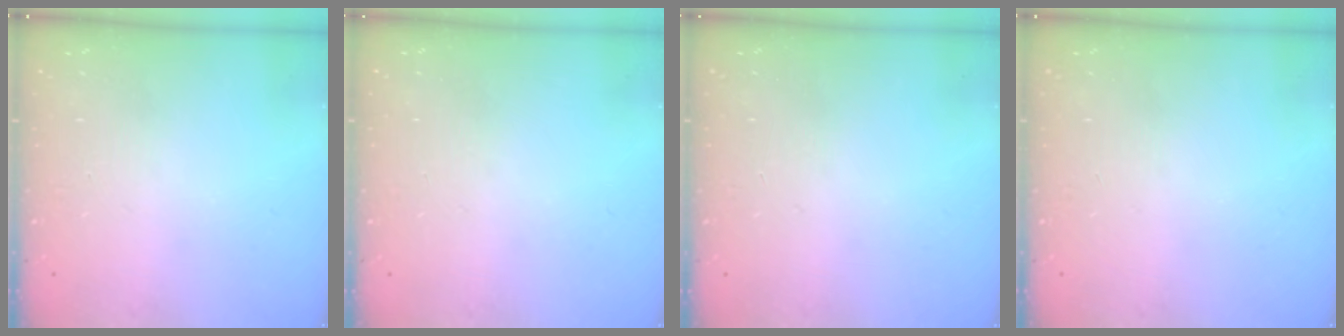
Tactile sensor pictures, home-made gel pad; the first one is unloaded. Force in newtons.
{"total": 0.0}
{"total": 0.0}
{"total": 0.0}